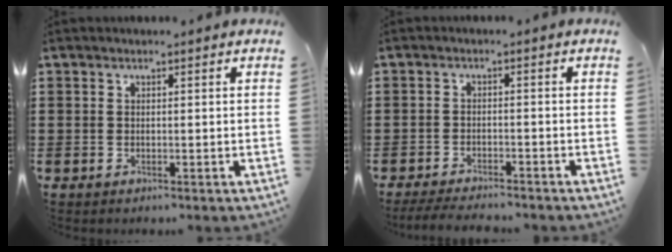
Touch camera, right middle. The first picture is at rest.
{"total": 3.2, "force": [-3.1, 0.2, 0.8], "torque": [-0.021, -0.005, -0.063]}